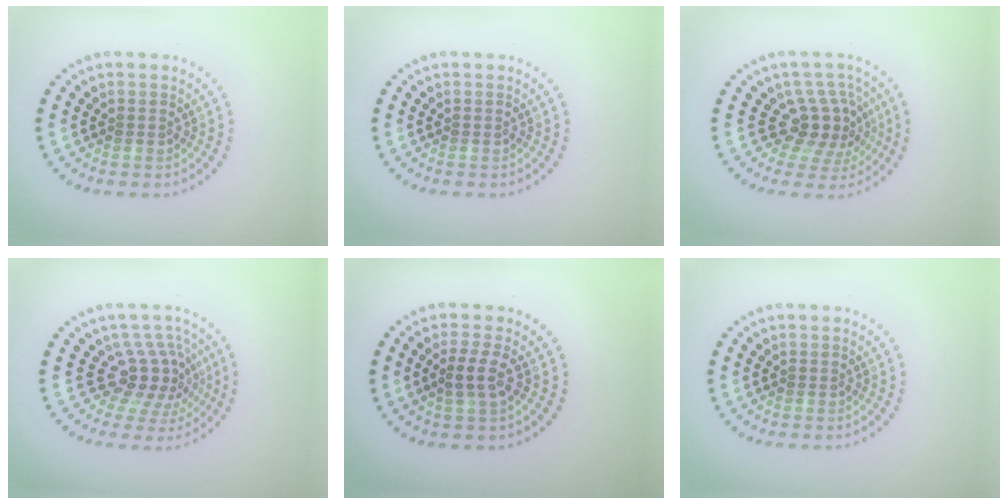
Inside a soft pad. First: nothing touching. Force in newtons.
{"total": 0.0}
{"total": 3.8, "press": 3.0, "slide": 2.3}
{"total": 4.0, "press": 2.8, "slide": 2.9}
{"total": 2.2, "press": 2.0, "slide": 0.9}
{"total": 0.0}